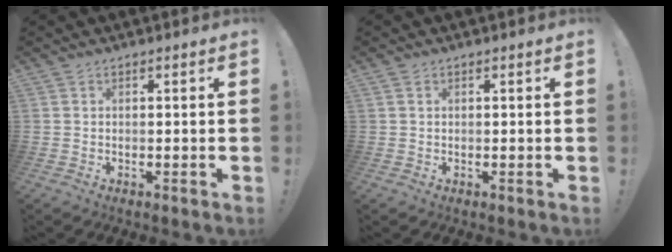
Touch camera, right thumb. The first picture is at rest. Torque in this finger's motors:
{"motor_torque": [0.13, -0.07, 0.09, -0.08, 0.10]}